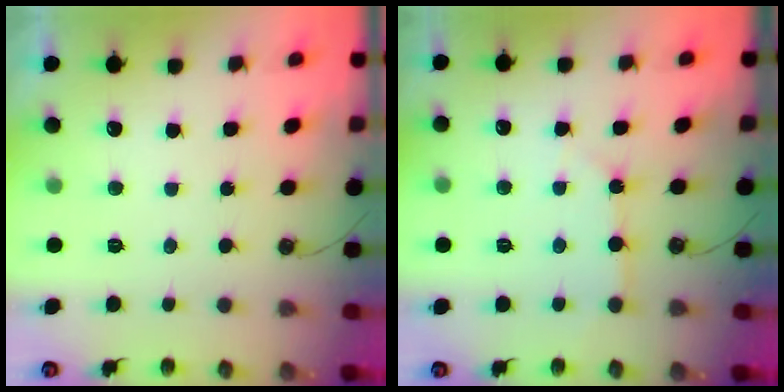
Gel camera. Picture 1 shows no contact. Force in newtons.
{"total": 2.6, "press": 2.6, "slide": 0.3}